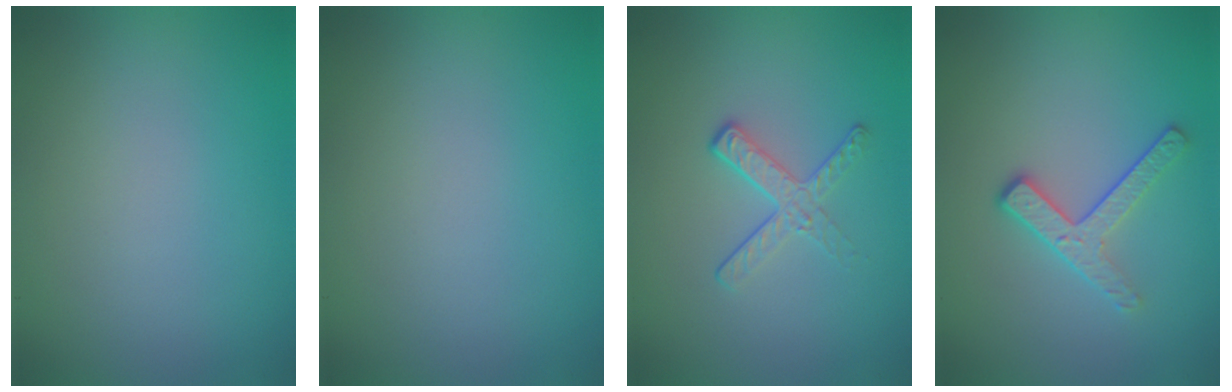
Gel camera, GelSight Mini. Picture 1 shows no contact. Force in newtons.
{"total": 0.0}
{"total": 2.1, "press": 1.4, "slide": 1.6}
{"total": 2.8, "press": 2.4, "slide": 1.4}